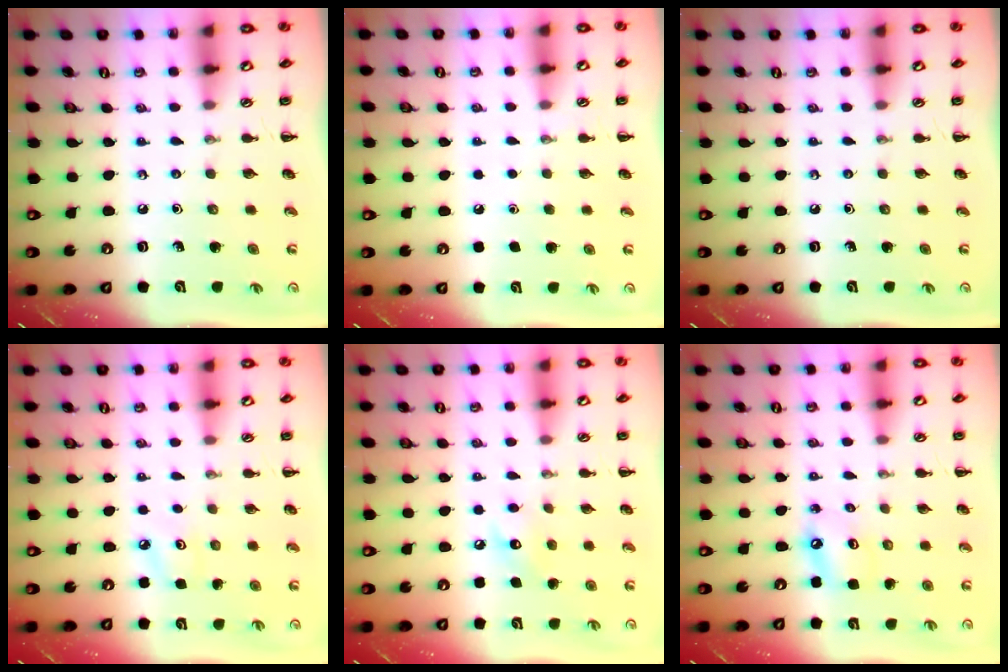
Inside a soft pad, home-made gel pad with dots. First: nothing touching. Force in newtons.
{"total": 1.6, "press": 1.6, "slide": 0.1}
{"total": 0.0}
{"total": 6.7, "press": 6.5, "slide": 1.8}
{"total": 7.0, "press": 6.8, "slide": 1.6}
{"total": 5.8, "press": 5.7, "slide": 1.1}